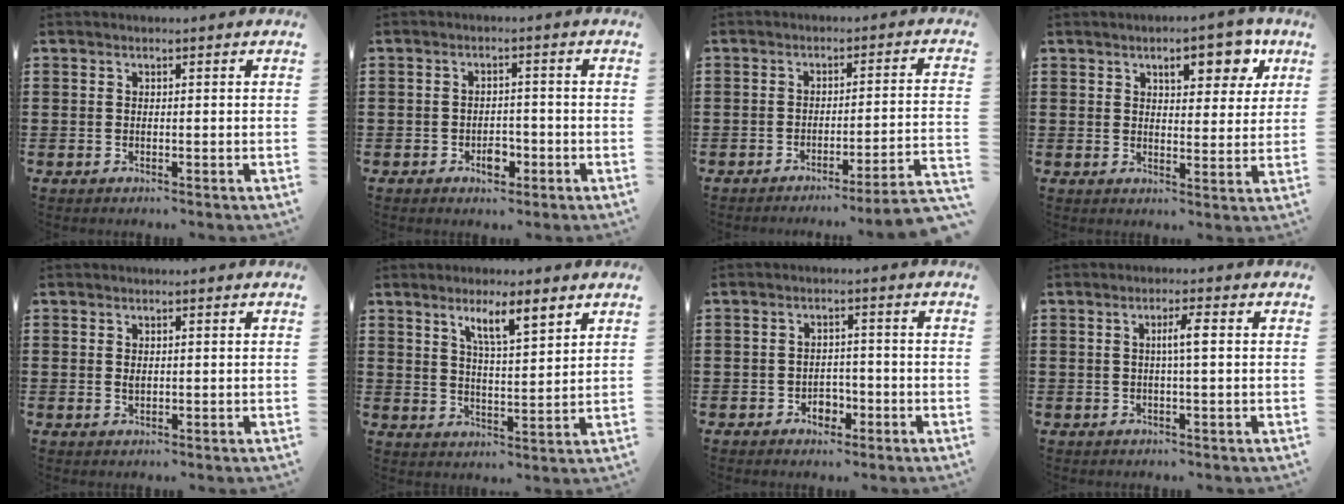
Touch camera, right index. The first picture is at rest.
{"total": 3.1, "force": [-1.6, 1.9, 1.9], "torque": [-0.035, 0.004, -0.028]}
{"total": 4.1, "force": [-3.3, -0.5, 2.4], "torque": [-0.044, -0.022, -0.068]}
{"total": 7.2, "force": [4.1, 3.2, 5.0], "torque": [-0.064, -0.005, 0.060]}
{"total": 1.0, "force": [0.2, 0.5, 0.8], "torque": [-0.017, 0.003, 0.003]}
{"total": 6.1, "force": [3.8, 1.1, 4.7], "torque": [-0.085, -0.005, 0.060]}
{"total": 2.8, "force": [-1.6, 2.0, 1.1], "torque": [-0.025, 0.004, -0.033]}
{"total": 3.1, "force": [0.2, 0.1, 3.1], "torque": [-0.058, -0.001, -0.001]}